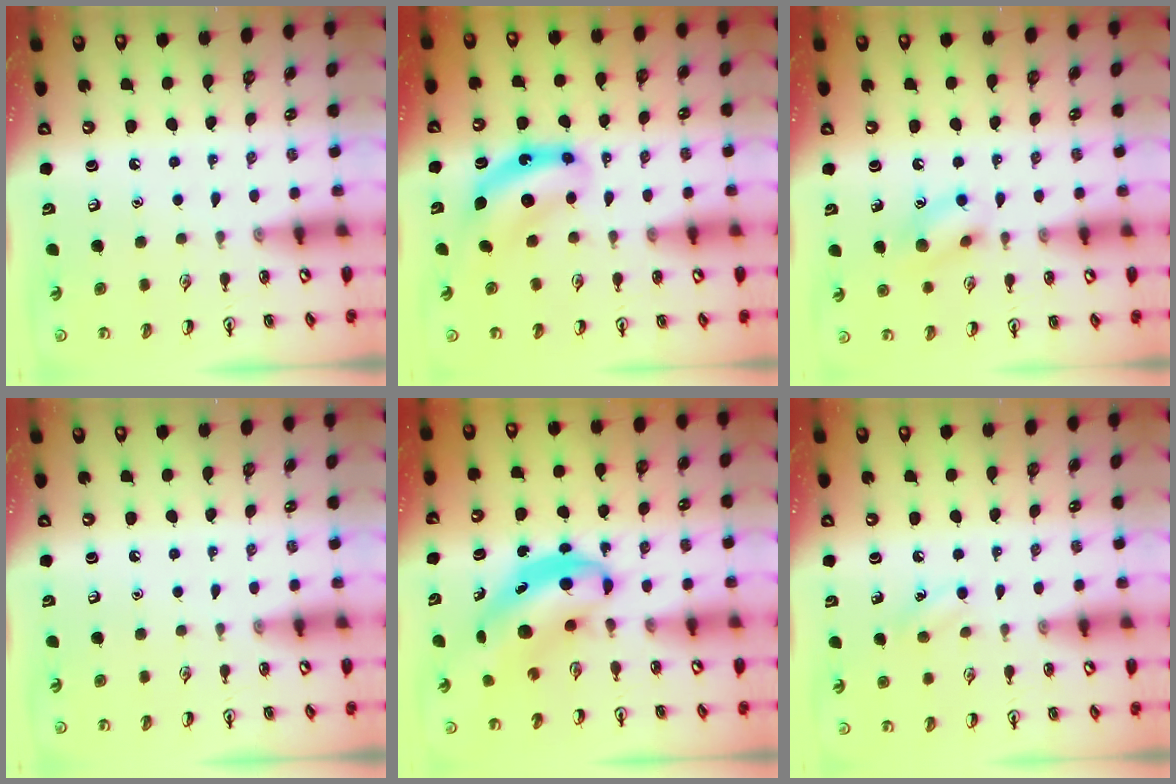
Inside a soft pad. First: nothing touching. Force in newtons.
{"total": 8.0, "press": 7.8, "slide": 1.9}
{"total": 9.8, "press": 9.7, "slide": 1.4}
{"total": 0.0}
{"total": 6.9, "press": 6.8, "slide": 1.2}
{"total": 6.5, "press": 6.1, "slide": 2.0}